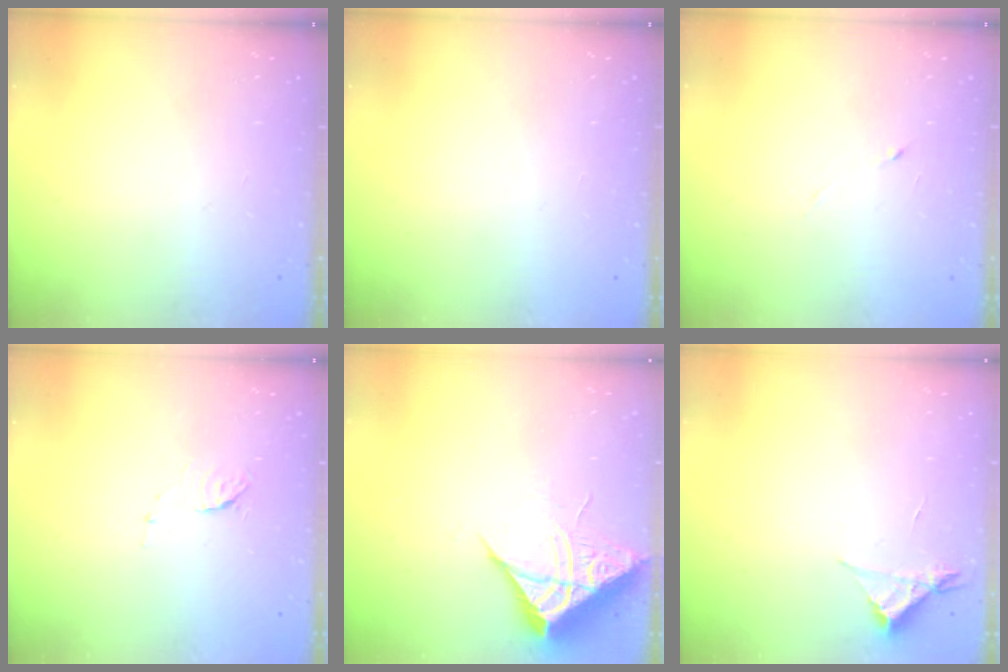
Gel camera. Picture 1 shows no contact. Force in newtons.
{"total": 1.5, "press": 1.5, "slide": 0.1}
{"total": 3.4, "press": 3.2, "slide": 0.9}
{"total": 4.1, "press": 4.1, "slide": 0.2}
{"total": 6.9, "press": 6.9, "slide": 0.4}
{"total": 3.5, "press": 3.5, "slide": 0.4}